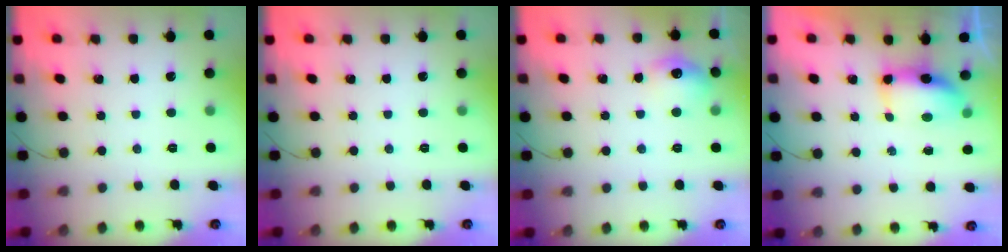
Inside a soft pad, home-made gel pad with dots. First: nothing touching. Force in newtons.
{"total": 0.0}
{"total": 9.5, "press": 9.4, "slide": 0.9}
{"total": 7.0, "press": 7.0, "slide": 0.5}